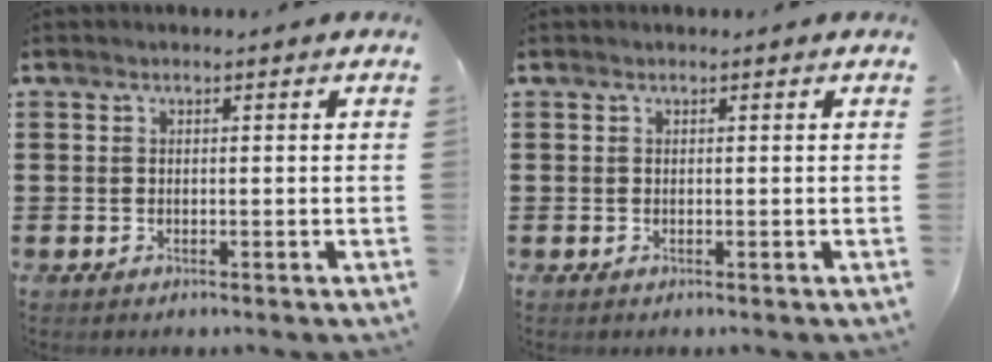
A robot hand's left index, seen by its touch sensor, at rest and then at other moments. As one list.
[{"total": 0.0}]